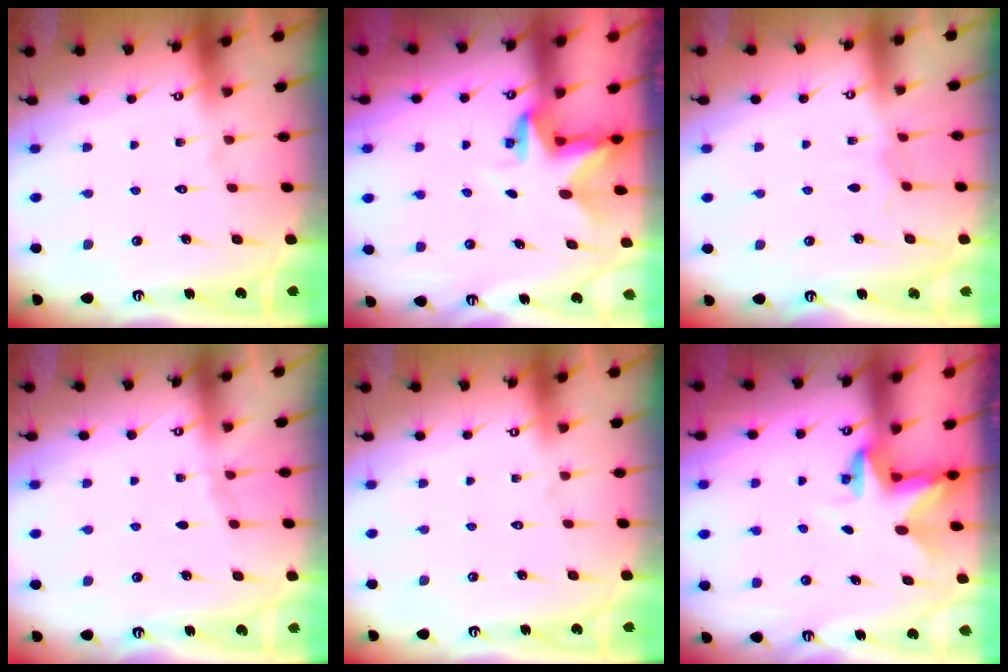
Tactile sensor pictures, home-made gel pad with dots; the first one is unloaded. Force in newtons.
{"total": 2.9, "press": 2.9, "slide": 0.2}
{"total": 2.6, "press": 2.6, "slide": 0.4}
{"total": 4.1, "press": 3.4, "slide": 2.4}
{"total": 0.0}
{"total": 2.8, "press": 2.8, "slide": 0.2}